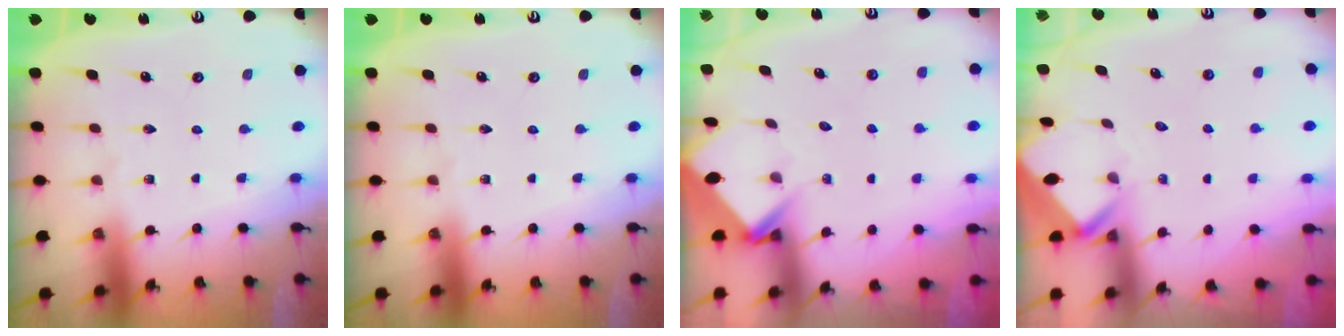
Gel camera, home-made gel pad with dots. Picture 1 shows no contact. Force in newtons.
{"total": 0.0}
{"total": 3.9, "press": 3.9, "slide": 0.3}
{"total": 2.6, "press": 2.6, "slide": 0.1}